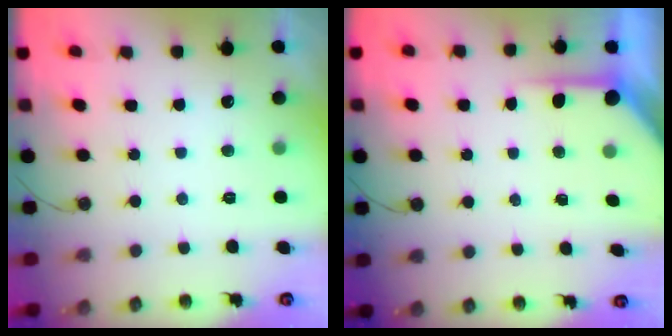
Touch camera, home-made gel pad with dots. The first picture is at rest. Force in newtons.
{"total": 6.7, "press": 6.7, "slide": 0.3}